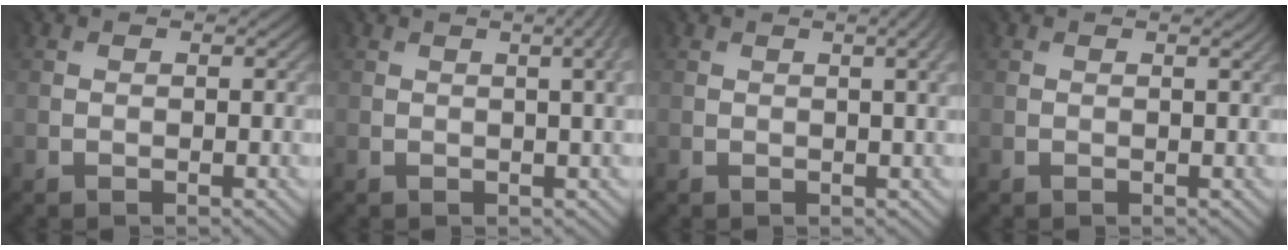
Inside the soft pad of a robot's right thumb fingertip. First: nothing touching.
{"total": 3.9, "force": [1.1, 1.1, 3.5], "torque": [-0.016, 0.017, 0.003]}
{"total": 2.5, "force": [0.8, 0.4, 2.3], "torque": [-0.014, 0.010, 0.008]}
{"total": 0.6, "force": [0.4, -0.5, 0.0], "torque": [0.000, 0.001, 0.007]}